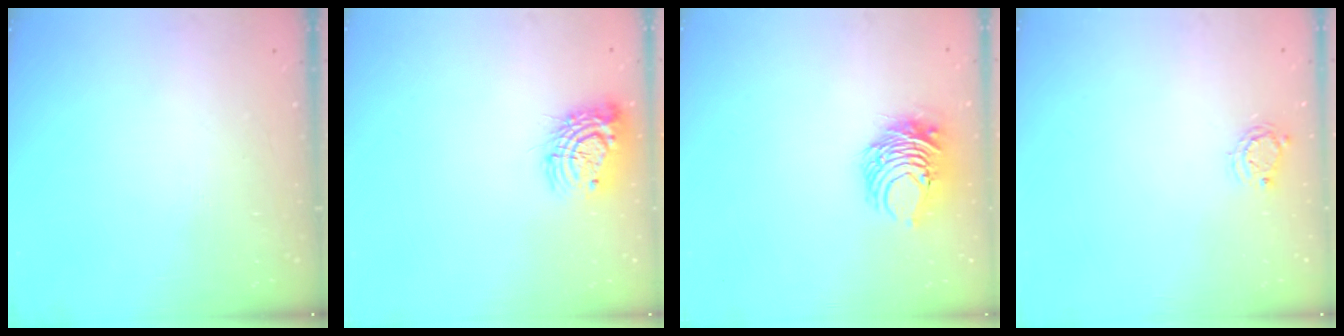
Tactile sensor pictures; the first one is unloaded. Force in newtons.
{"total": 12.0, "press": 12.0, "slide": 0.8}
{"total": 9.8, "press": 9.7, "slide": 0.9}
{"total": 4.5, "press": 4.4, "slide": 0.5}